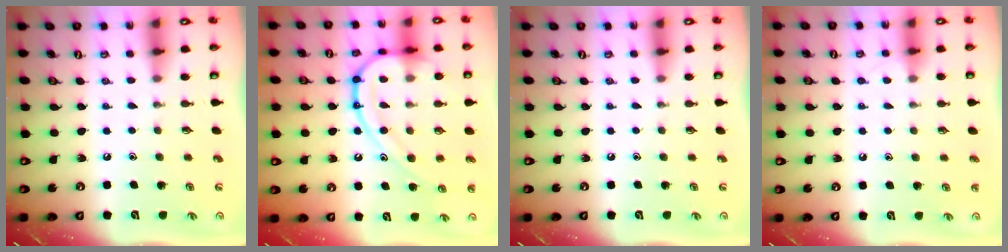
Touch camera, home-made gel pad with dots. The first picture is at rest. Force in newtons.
{"total": 18.6, "press": 18.5, "slide": 1.5}
{"total": 0.0}
{"total": 2.6, "press": 2.5, "slide": 0.3}